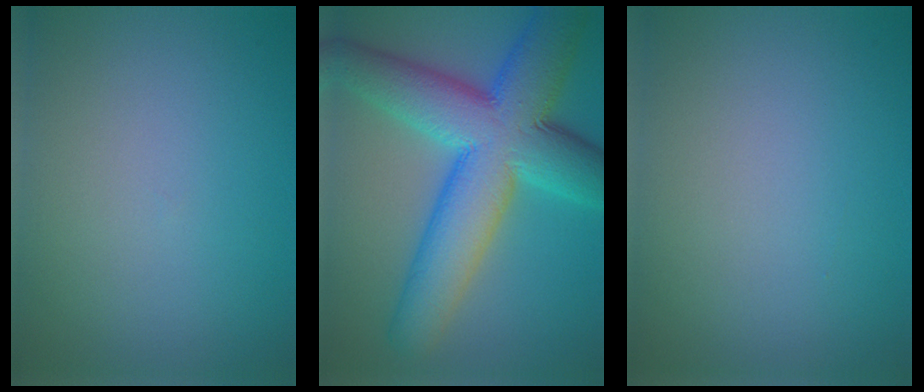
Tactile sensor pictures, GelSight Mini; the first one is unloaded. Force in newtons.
{"total": 12.0, "press": 12.0, "slide": 0.2}
{"total": 0.0}